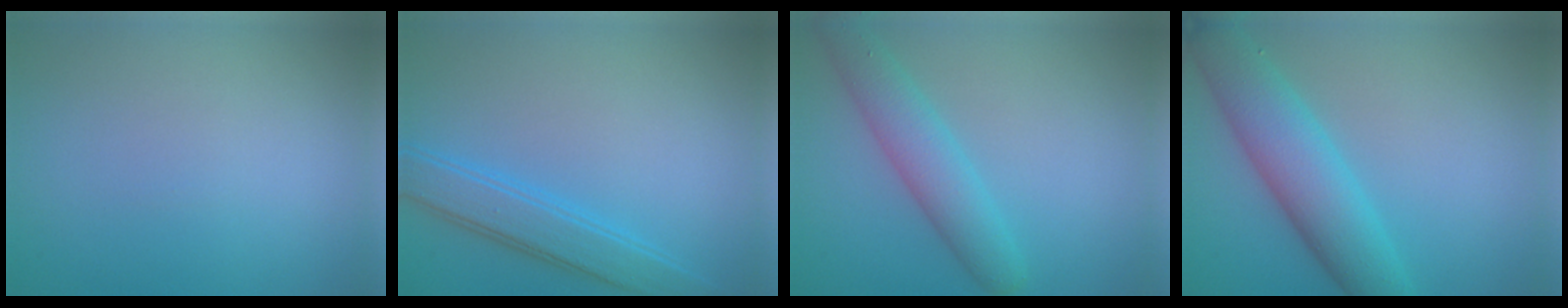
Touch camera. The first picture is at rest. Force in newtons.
{"total": 3.5, "press": 3.5, "slide": 0.2}
{"total": 4.0, "press": 4.0, "slide": 0.2}
{"total": 6.2, "press": 6.2, "slide": 0.1}